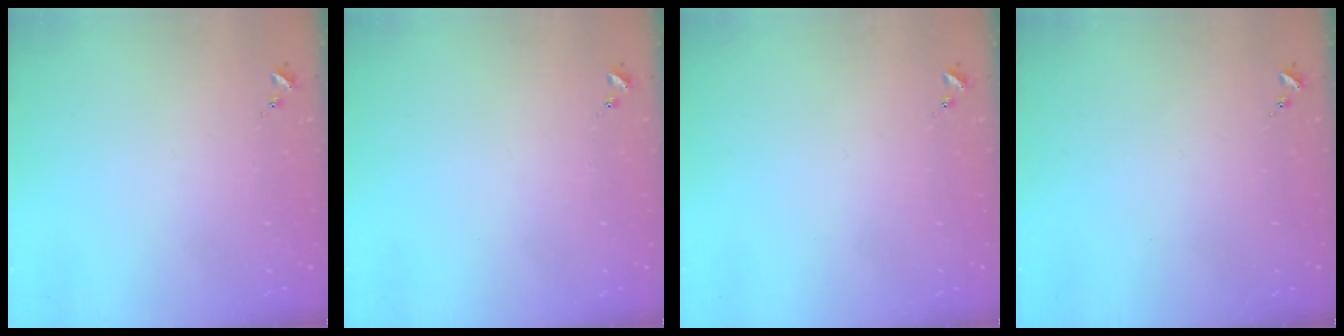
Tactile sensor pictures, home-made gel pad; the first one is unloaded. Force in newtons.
{"total": 0.0}
{"total": 0.0}
{"total": 0.0}